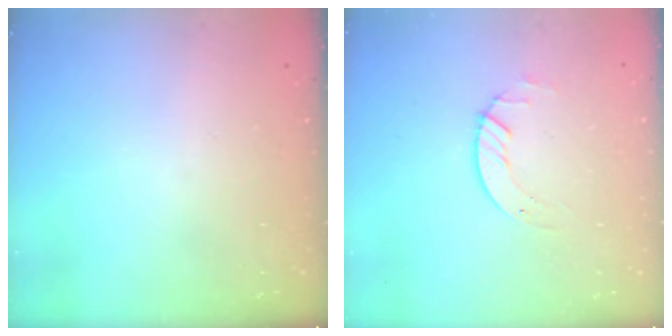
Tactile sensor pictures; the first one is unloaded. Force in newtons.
{"total": 2.7, "press": 2.7, "slide": 0.3}